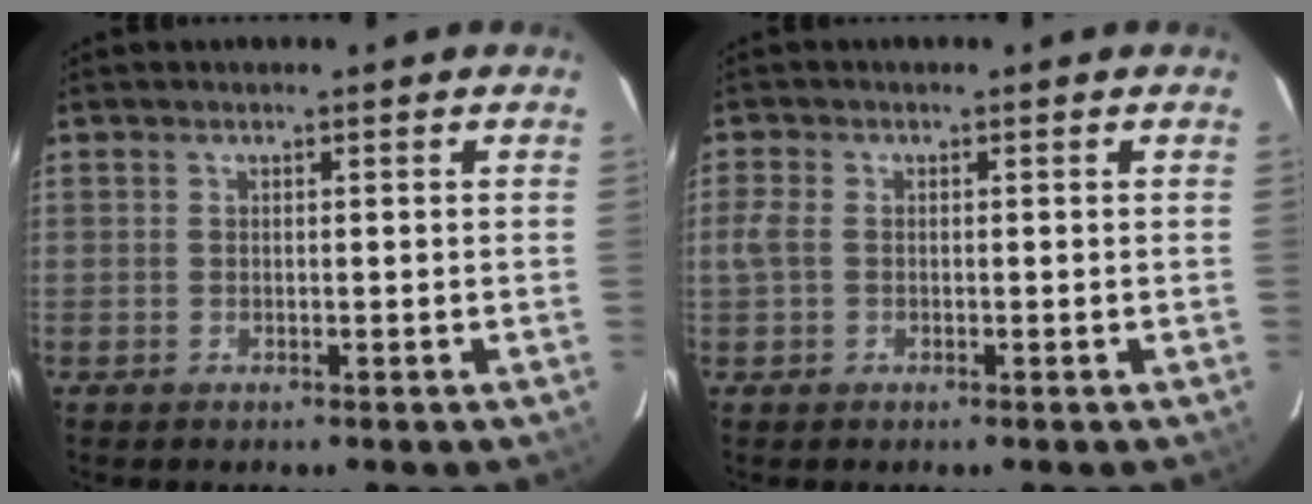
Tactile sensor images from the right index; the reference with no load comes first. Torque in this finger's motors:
{"motor_torque": [0.20, 0.01, 0.06, 0.03]}